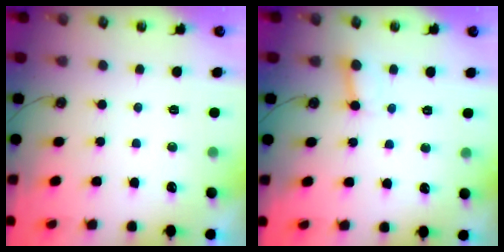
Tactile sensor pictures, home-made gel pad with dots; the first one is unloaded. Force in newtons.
{"total": 2.7, "press": 2.7, "slide": 0.3}